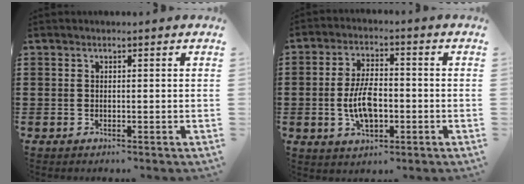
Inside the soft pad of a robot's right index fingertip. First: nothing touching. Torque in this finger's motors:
{"motor_torque": [2.14, 0.00, 0.32, 0.14]}